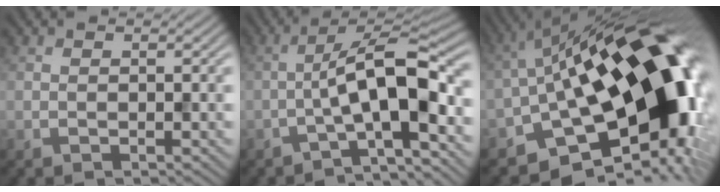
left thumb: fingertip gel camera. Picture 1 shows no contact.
{"total": 9.4, "force": [-2.8, 2.2, 8.7], "torque": [-0.132, 0.025, -0.059]}
{"total": 20.1, "force": [-4.7, 10.9, 16.2], "torque": [-0.231, -0.018, -0.079]}